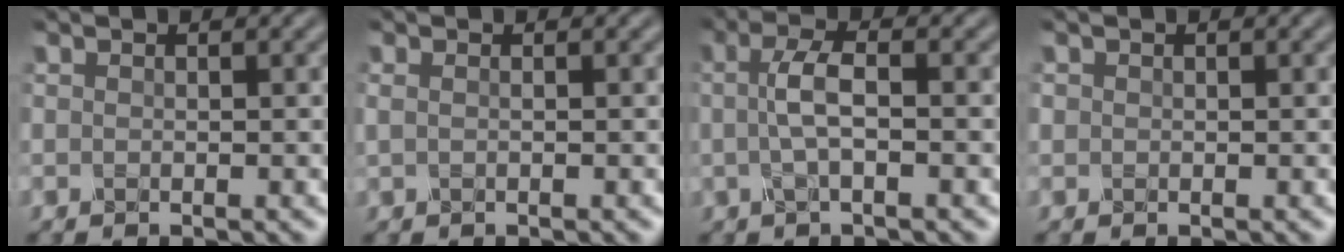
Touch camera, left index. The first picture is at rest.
{"total": 0.6, "force": [0.1, 0.2, 0.6], "torque": [-0.014, 0.002, 0.003]}
{"total": 3.1, "force": [0.1, 0.9, 3.0], "torque": [-0.062, 0.003, -0.002]}
{"total": 0.5, "force": [0.1, 0.5, 0.0], "torque": [0.004, 0.000, 0.000]}